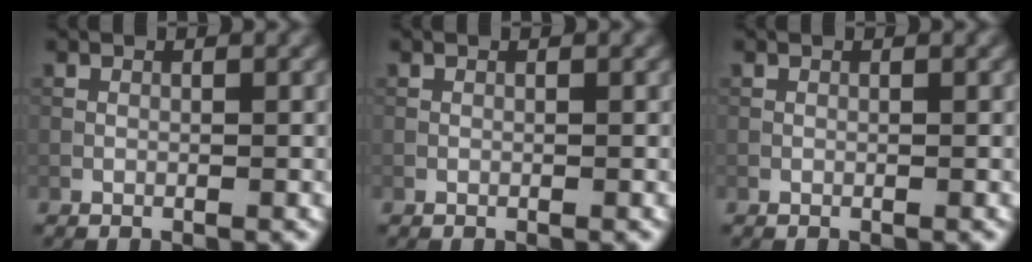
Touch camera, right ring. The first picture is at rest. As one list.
[{"total": 0.0}, {"total": 0.0}]